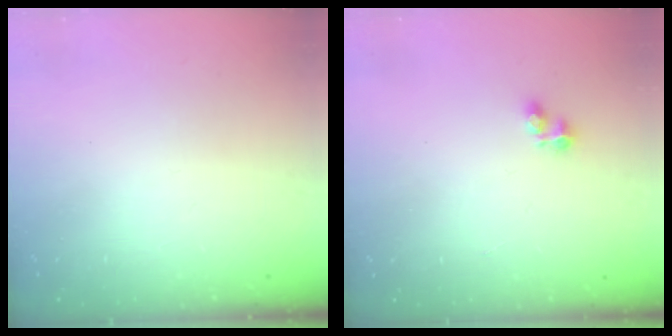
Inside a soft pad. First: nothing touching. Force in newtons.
{"total": 2.7, "press": 2.7, "slide": 0.4}